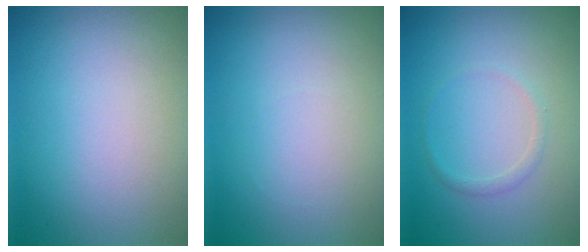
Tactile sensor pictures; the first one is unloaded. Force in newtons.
{"total": 0.0}
{"total": 0.9, "press": 0.9, "slide": 0.0}